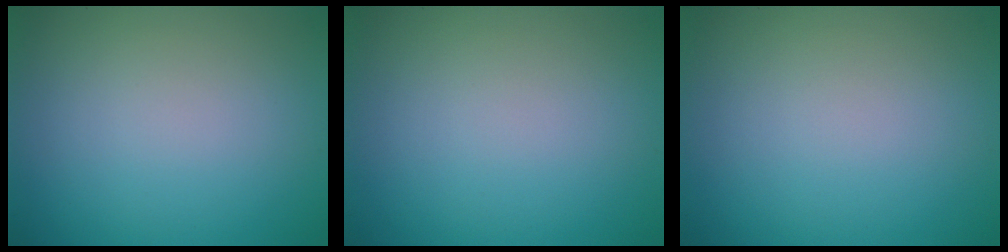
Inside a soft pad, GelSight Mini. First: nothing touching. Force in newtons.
{"total": 0.0}
{"total": 0.0}